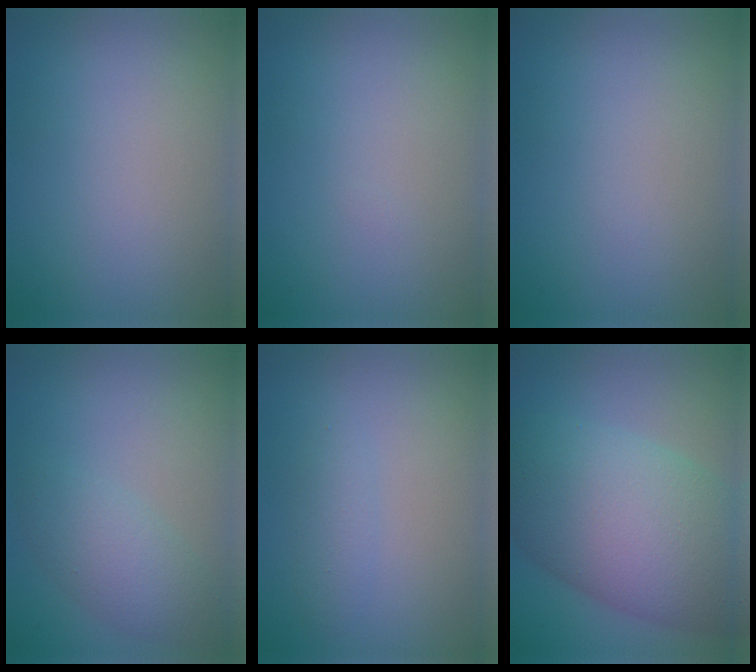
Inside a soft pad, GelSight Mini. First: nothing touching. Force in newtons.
{"total": 0.0}
{"total": 0.0}
{"total": 3.1, "press": 3.1, "slide": 0.1}
{"total": 1.4, "press": 1.4, "slide": 0.1}
{"total": 12.3, "press": 12.3, "slide": 0.2}